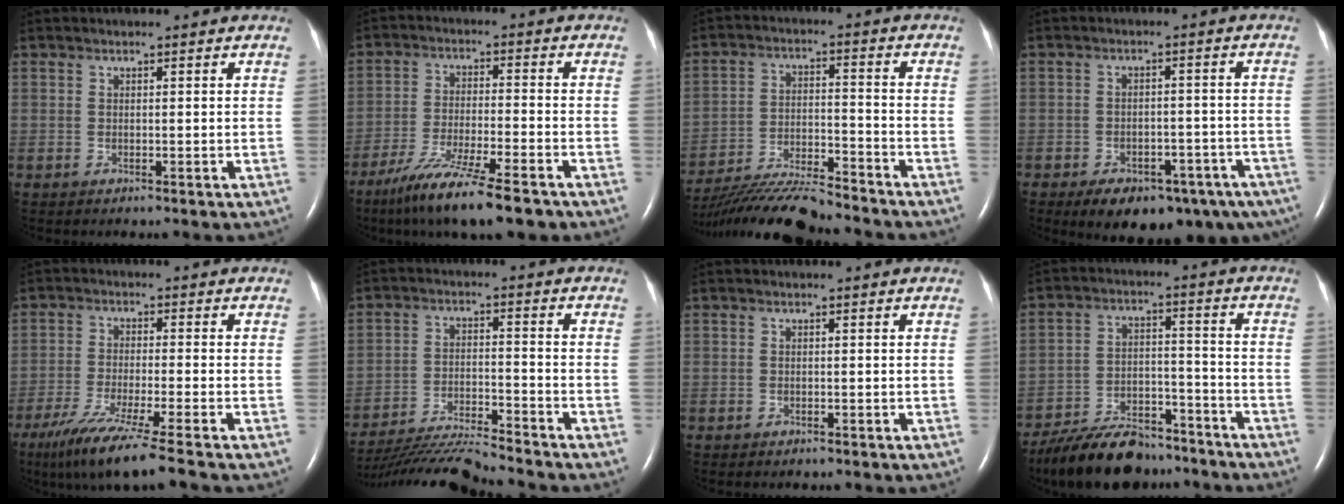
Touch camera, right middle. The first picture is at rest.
{"total": 13.5, "force": [-10.0, 1.2, 9.0], "torque": [-0.166, -0.041, -0.169]}
{"total": 15.0, "force": [-13.9, 0.7, 5.6], "torque": [-0.109, -0.015, -0.236]}
{"total": 15.9, "force": [-10.7, 8.1, 8.6], "torque": [-0.107, 0.007, -0.131]}
{"total": 10.6, "force": [-7.8, -1.3, 7.0], "torque": [-0.122, -0.039, -0.132]}
{"total": 12.4, "force": [-11.9, -1.2, 3.3], "torque": [-0.056, -0.013, -0.207]}
{"total": 0.0}
{"total": 13.8, "force": [-11.9, 4.6, 5.3], "torque": [-0.086, 0.010, -0.193]}